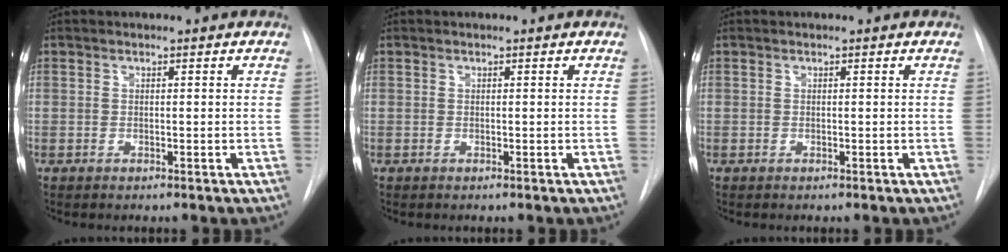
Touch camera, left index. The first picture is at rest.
{"total": 0.0}
{"total": 0.0}